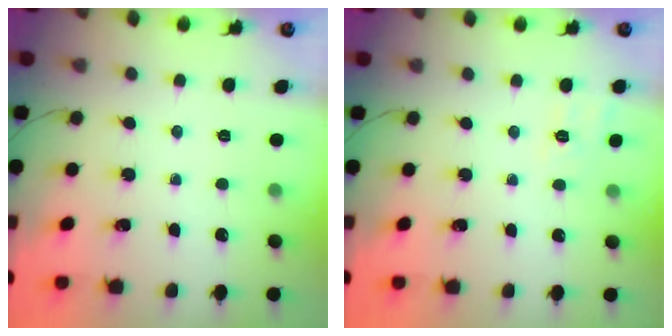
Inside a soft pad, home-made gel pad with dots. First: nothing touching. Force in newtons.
{"total": 6.9, "press": 6.5, "slide": 2.1}